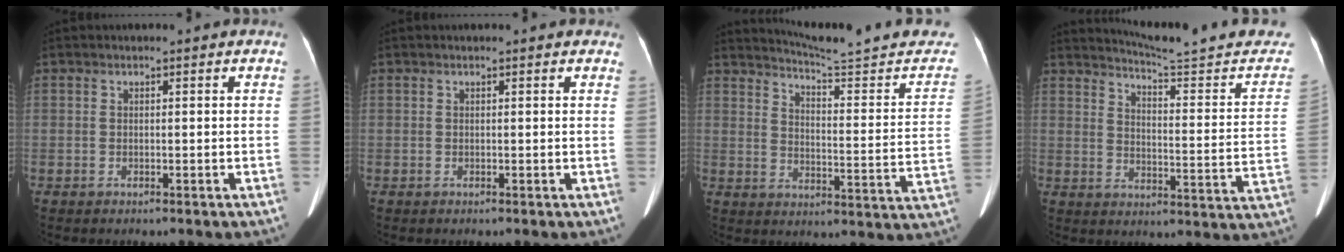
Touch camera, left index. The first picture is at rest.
{"total": 2.5, "force": [2.2, 0.8, 0.9], "torque": [-0.009, 0.009, 0.011]}
{"total": 19.4, "force": [18.4, -0.1, 6.2], "torque": [-0.082, -0.090, 0.227]}
{"total": 19.1, "force": [18.1, 0.2, 5.9], "torque": [-0.077, -0.090, 0.221]}